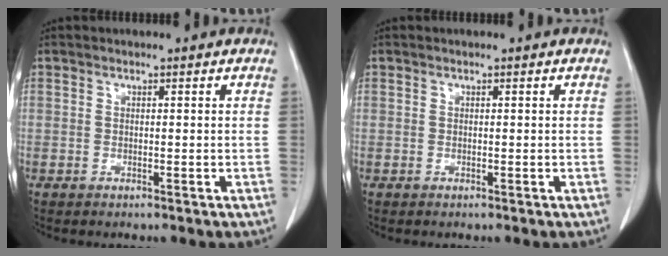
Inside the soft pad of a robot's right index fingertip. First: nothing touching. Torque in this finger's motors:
{"motor_torque": [0.00, 0.00, 0.00, 0.00]}